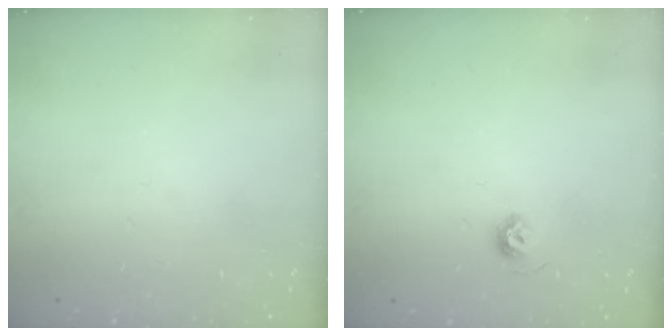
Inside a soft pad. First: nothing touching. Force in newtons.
{"total": 5.7, "press": 5.7, "slide": 0.7}